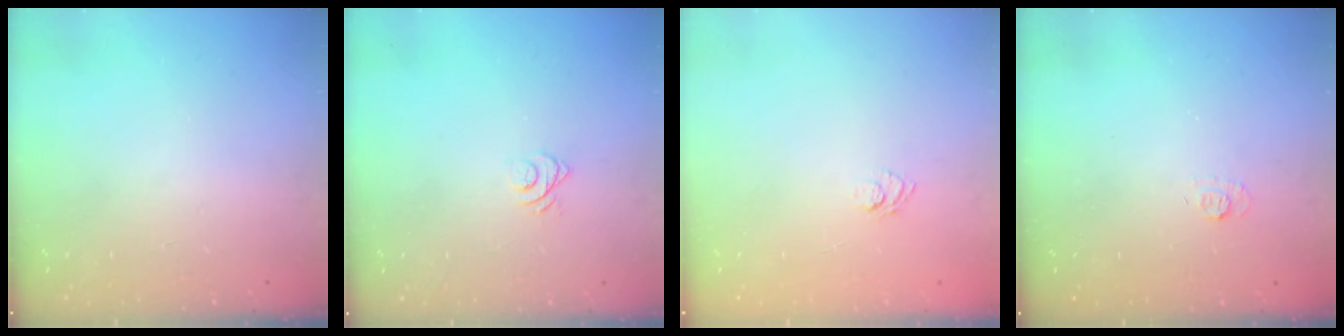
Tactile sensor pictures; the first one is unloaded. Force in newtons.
{"total": 6.7, "press": 6.7, "slide": 0.5}
{"total": 4.7, "press": 4.5, "slide": 1.4}
{"total": 3.7, "press": 3.6, "slide": 1.0}